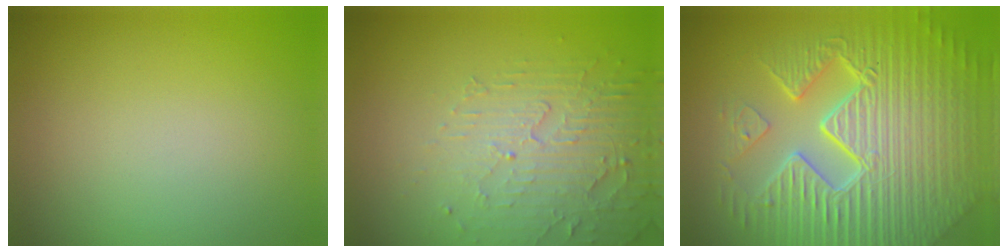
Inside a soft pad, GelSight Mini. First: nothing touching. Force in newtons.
{"total": 5.0, "press": 3.3, "slide": 3.8}
{"total": 11.1, "press": 7.0, "slide": 8.6}